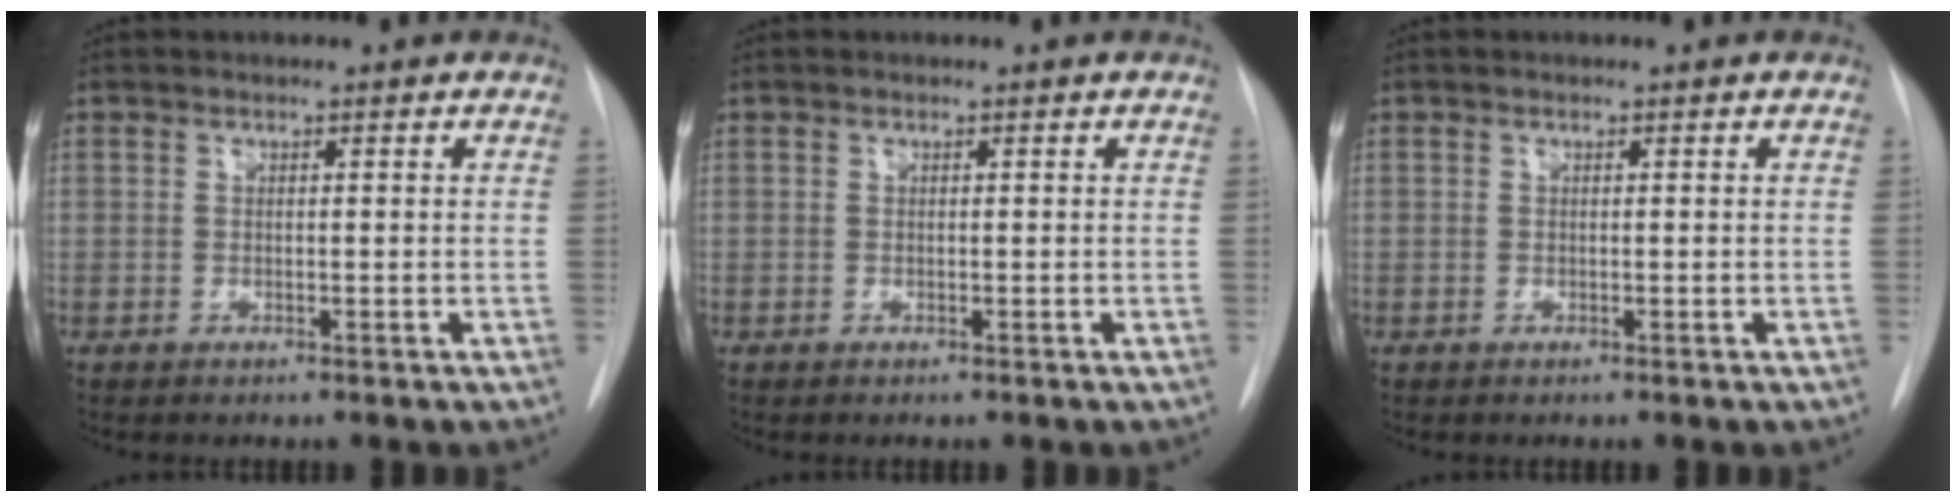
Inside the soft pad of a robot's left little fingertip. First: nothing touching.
{"total": 0.0}
{"total": 0.0}